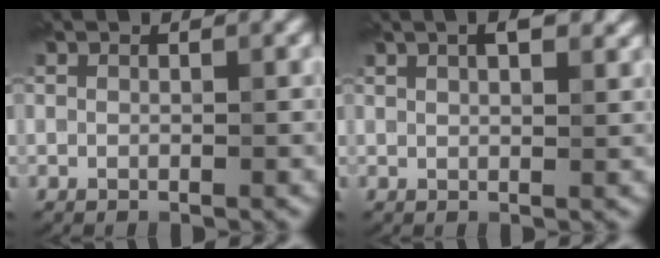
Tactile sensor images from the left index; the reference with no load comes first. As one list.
[{"total": 5.5, "force": [3.0, 2.6, 3.8], "torque": [-0.032, 0.038, 0.029]}]